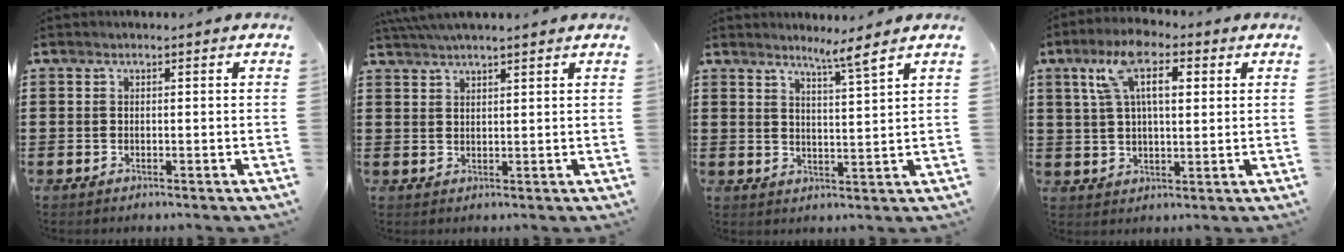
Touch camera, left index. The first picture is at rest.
{"total": 2.9, "force": [2.8, -0.1, 1.0], "torque": [-0.026, 0.000, 0.053]}
{"total": 4.1, "force": [3.5, -1.2, 1.8], "torque": [-0.045, -0.018, 0.058]}
{"total": 9.0, "force": [3.9, 3.7, 7.2], "torque": [-0.144, 0.014, 0.067]}